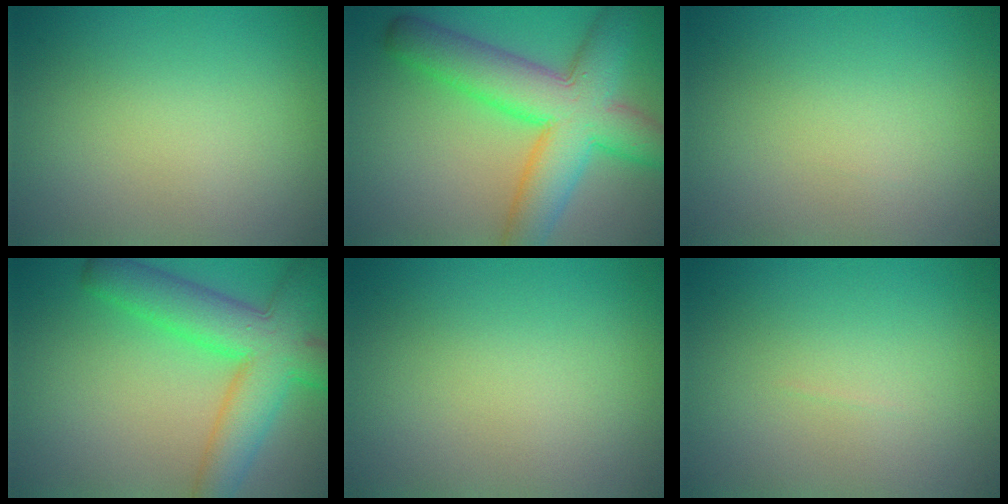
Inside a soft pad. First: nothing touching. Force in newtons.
{"total": 10.1, "press": 10.1, "slide": 0.2}
{"total": 0.0}
{"total": 8.7, "press": 8.7, "slide": 0.3}
{"total": 0.0}
{"total": 0.0}